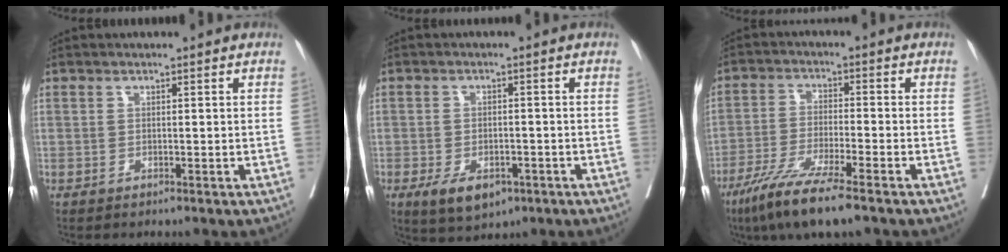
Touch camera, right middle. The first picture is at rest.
{"total": 6.7, "force": [-3.6, 3.6, 4.4], "torque": [-0.071, -0.004, -0.051]}
{"total": 10.0, "force": [-6.9, 0.3, 7.2], "torque": [-0.137, -0.030, -0.128]}